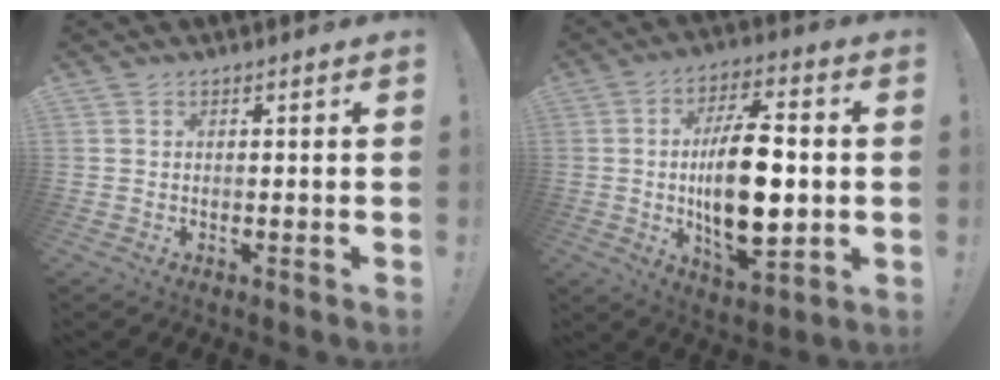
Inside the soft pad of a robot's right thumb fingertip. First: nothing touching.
{"total": 19.0, "force": [-0.7, 8.2, 17.1], "torque": [-0.298, -0.003, -0.013]}